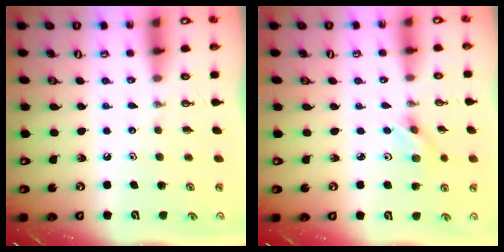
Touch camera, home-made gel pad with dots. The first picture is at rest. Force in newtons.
{"total": 2.9, "press": 2.8, "slide": 0.7}